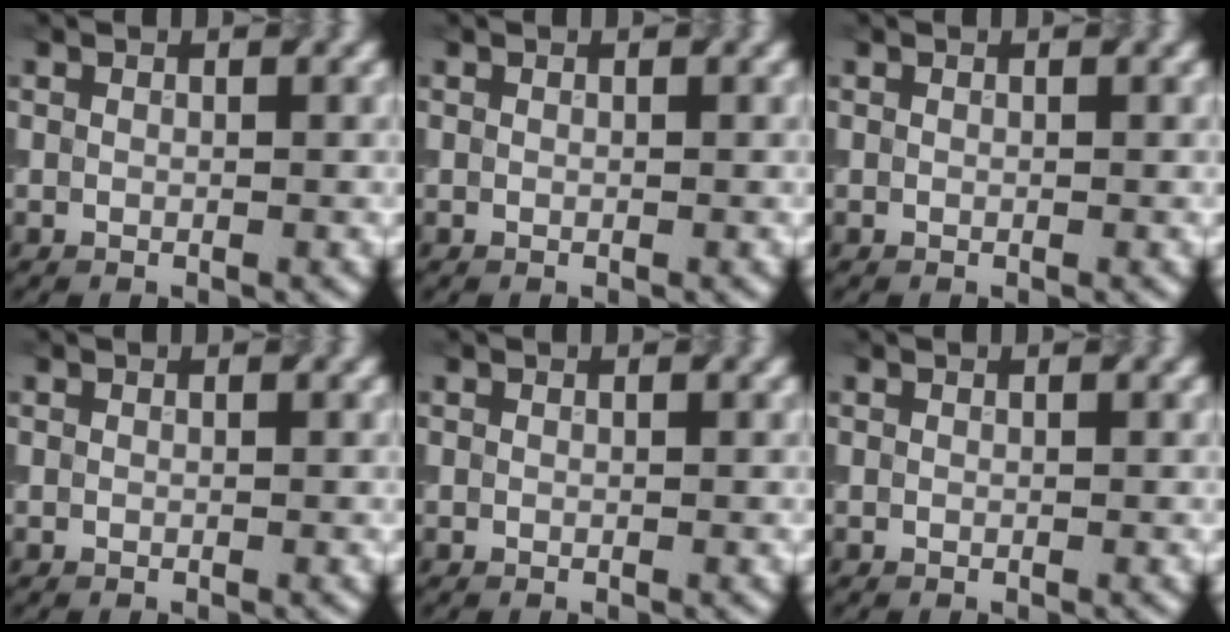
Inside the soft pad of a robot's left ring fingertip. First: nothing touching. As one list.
[{"total": 0.0}, {"total": 0.0}, {"total": 0.0}, {"total": 0.0}, {"total": 0.0}]